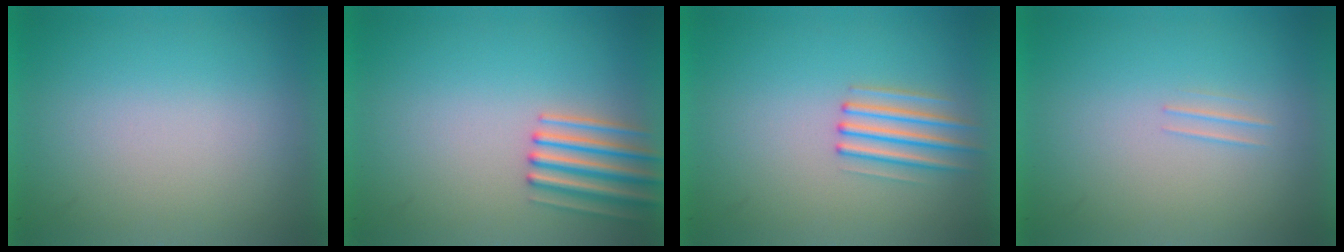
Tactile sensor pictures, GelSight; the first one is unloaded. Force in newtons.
{"total": 3.2}
{"total": 2.1}
{"total": 1.1}